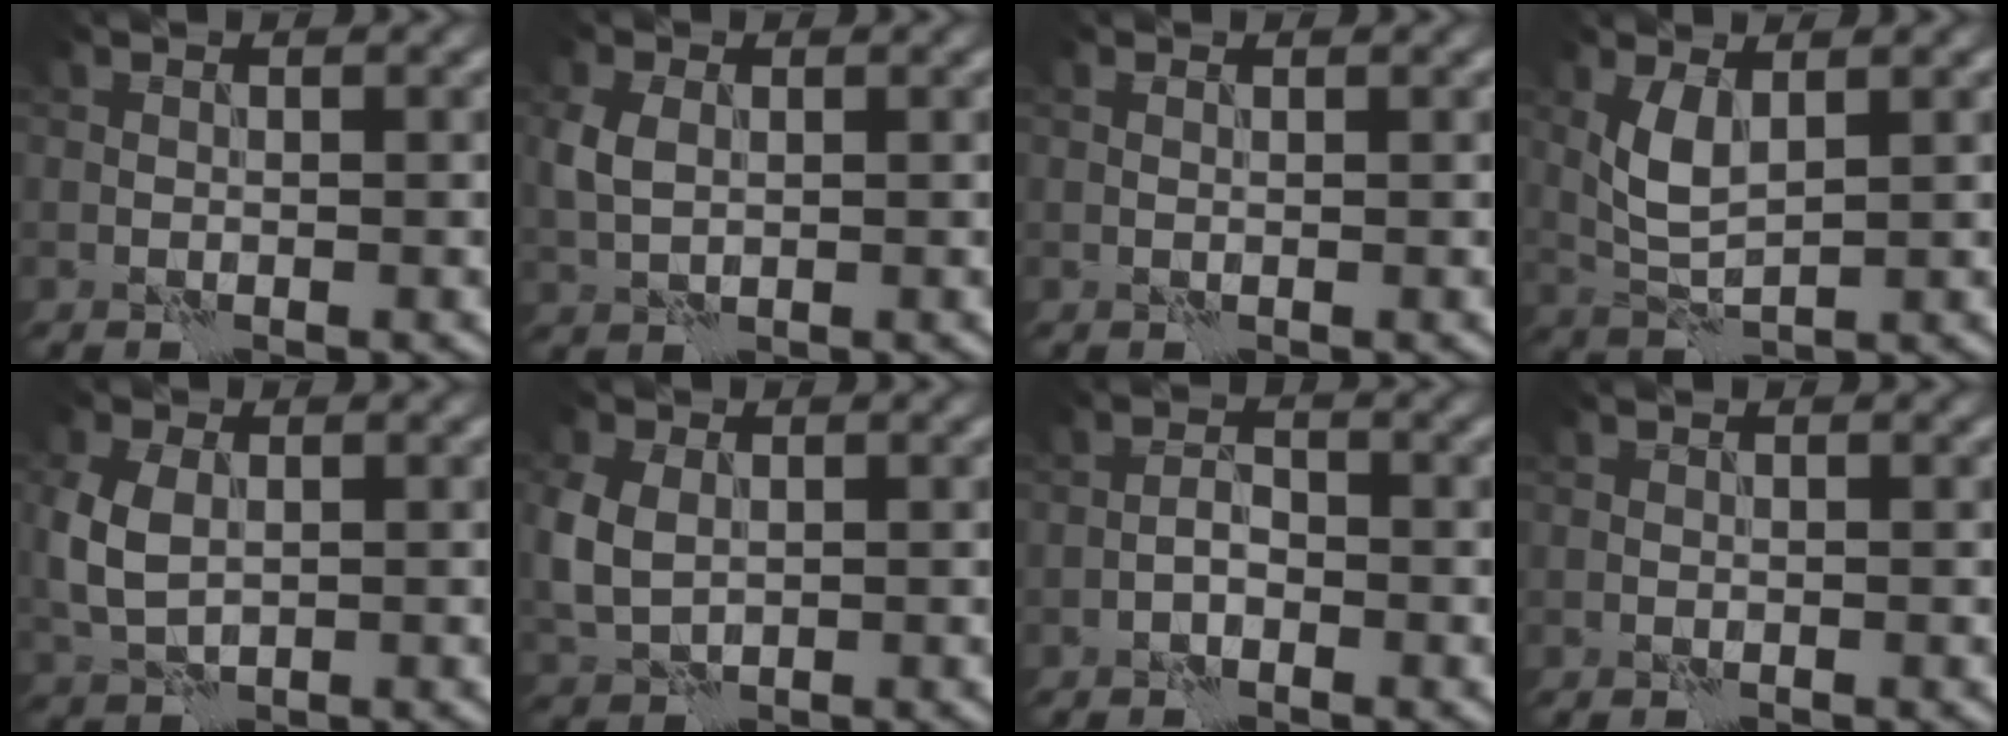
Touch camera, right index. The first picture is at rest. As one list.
[{"total": 2.8, "force": [0.4, 2.0, 1.9], "torque": [-0.049, 0.006, 0.005]}, {"total": 0.5, "force": [0.3, 0.3, 0.3], "torque": [-0.006, 0.002, 0.004]}, {"total": 3.3, "force": [1.1, 1.4, 2.8], "torque": [-0.067, -0.001, 0.025]}, {"total": 4.4, "force": [0.2, 3.0, 3.2], "torque": [-0.085, 0.003, 0.005]}, {"total": 4.6, "force": [0.2, 3.5, 3.0], "torque": [-0.085, 0.000, 0.007]}, {"total": 1.5, "force": [-0.8, 0.7, 1.0], "torque": [-0.014, 0.008, -0.020]}, {"total": 0.0}]